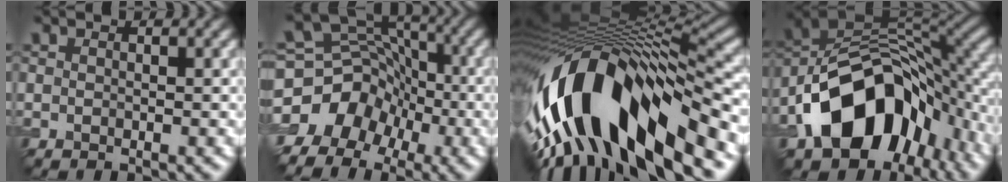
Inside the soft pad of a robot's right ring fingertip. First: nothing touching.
{"total": 8.2, "force": [-4.2, 6.6, 2.3], "torque": [-0.024, 0.016, -0.082]}
{"total": 16.4, "force": [-5.2, 6.2, 14.3], "torque": [-0.255, -0.004, -0.075]}
{"total": 14.2, "force": [-6.1, 9.3, 8.8], "torque": [-0.138, 0.004, -0.117]}